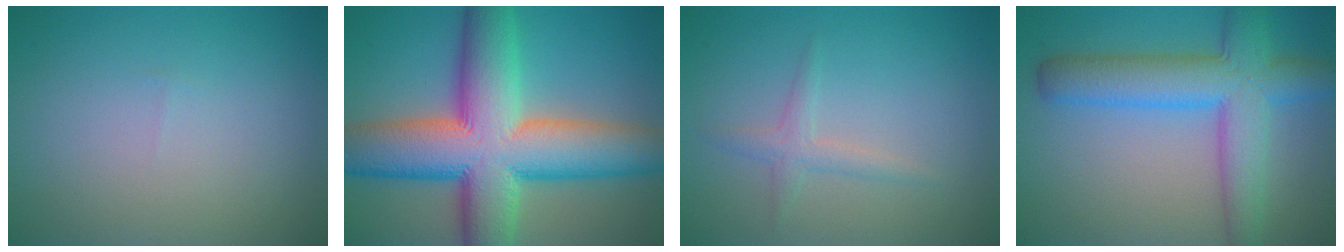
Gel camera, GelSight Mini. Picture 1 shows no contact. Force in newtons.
{"total": 14.8, "press": 14.8, "slide": 0.7}
{"total": 1.5, "press": 1.5, "slide": 0.0}
{"total": 7.7, "press": 7.7, "slide": 0.2}